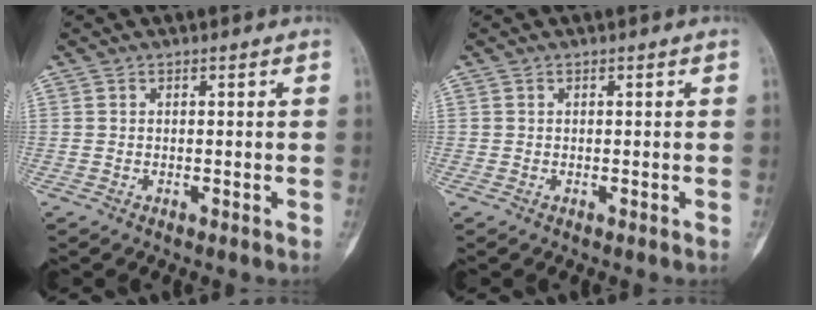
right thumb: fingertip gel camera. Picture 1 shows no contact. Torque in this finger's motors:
{"motor_torque": [-0.15, -0.47, 0.12, 0.14, -0.08]}